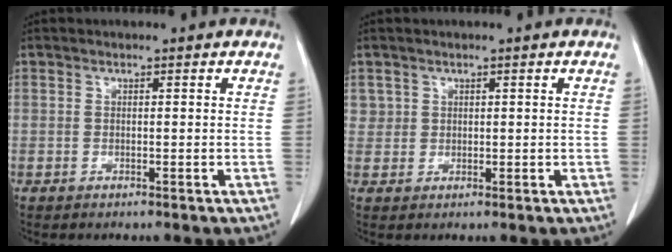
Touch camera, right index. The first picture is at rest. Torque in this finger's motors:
{"motor_torque": [-0.29, 0.14, -0.16, -0.02]}